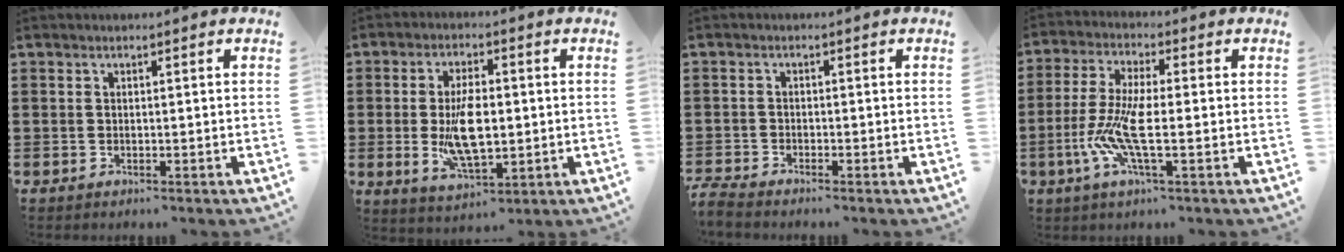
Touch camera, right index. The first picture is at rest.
{"total": 9.1, "force": [-0.4, 4.1, 8.1], "torque": [-0.162, -0.003, -0.012]}
{"total": 2.0, "force": [-2.0, 0.0, 0.1], "torque": [-0.013, -0.003, -0.045]}
{"total": 8.9, "force": [-2.2, 2.4, 8.3], "torque": [-0.188, -0.017, -0.047]}